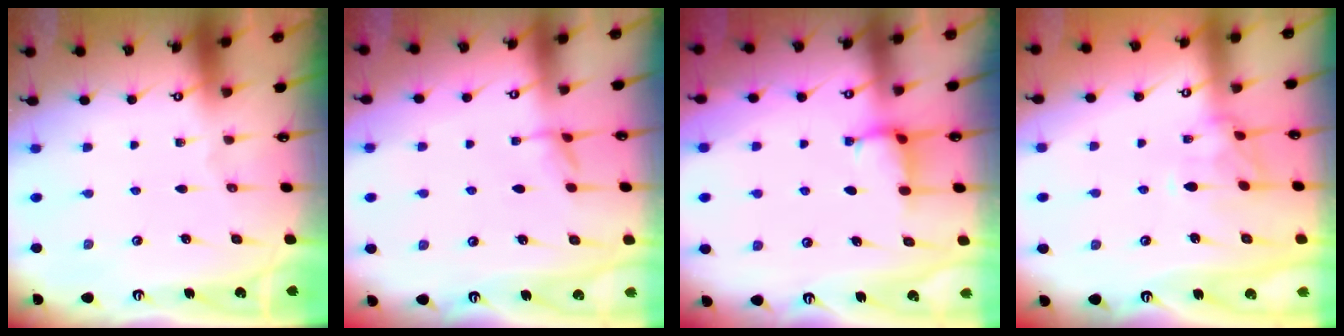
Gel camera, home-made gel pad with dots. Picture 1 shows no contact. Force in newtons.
{"total": 2.6, "press": 2.6, "slide": 0.5}
{"total": 2.6, "press": 2.6, "slide": 0.3}
{"total": 2.4, "press": 2.2, "slide": 1.2}